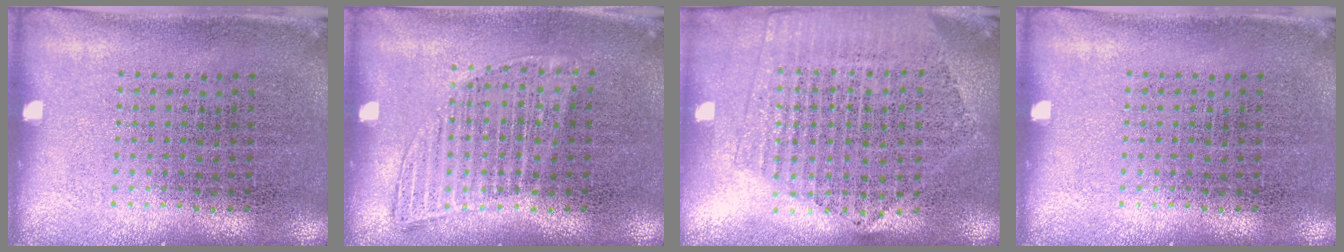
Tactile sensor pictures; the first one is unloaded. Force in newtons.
{"total": 1.2, "press": 1.0, "slide": 0.6}
{"total": 2.1, "press": 1.9, "slide": 0.9}
{"total": 0.0}